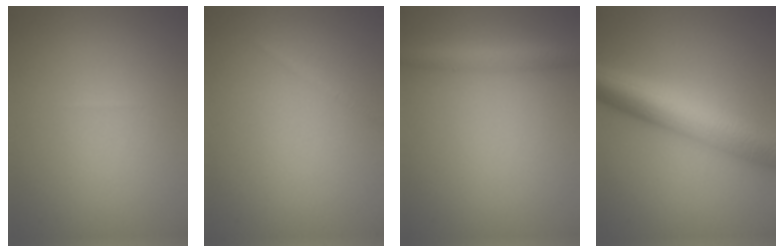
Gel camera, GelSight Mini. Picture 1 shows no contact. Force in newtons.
{"total": 0.6, "press": 0.6, "slide": 0.0}
{"total": 3.0, "press": 3.0, "slide": 0.1}
{"total": 9.1, "press": 9.1, "slide": 0.2}